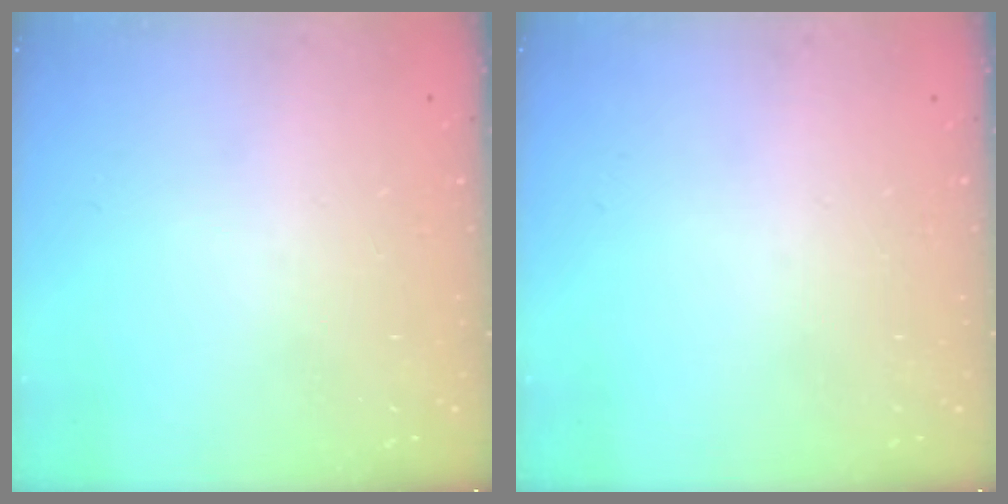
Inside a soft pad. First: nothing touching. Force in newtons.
{"total": 0.0}